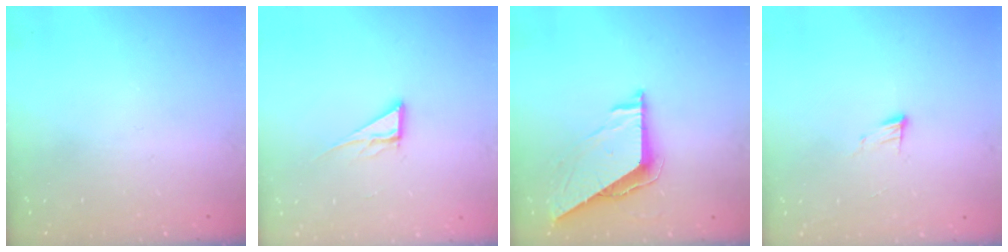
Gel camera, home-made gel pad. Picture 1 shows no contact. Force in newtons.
{"total": 6.1, "press": 6.1, "slide": 0.3}
{"total": 7.6, "press": 7.6, "slide": 0.7}
{"total": 5.1, "press": 5.1, "slide": 0.5}